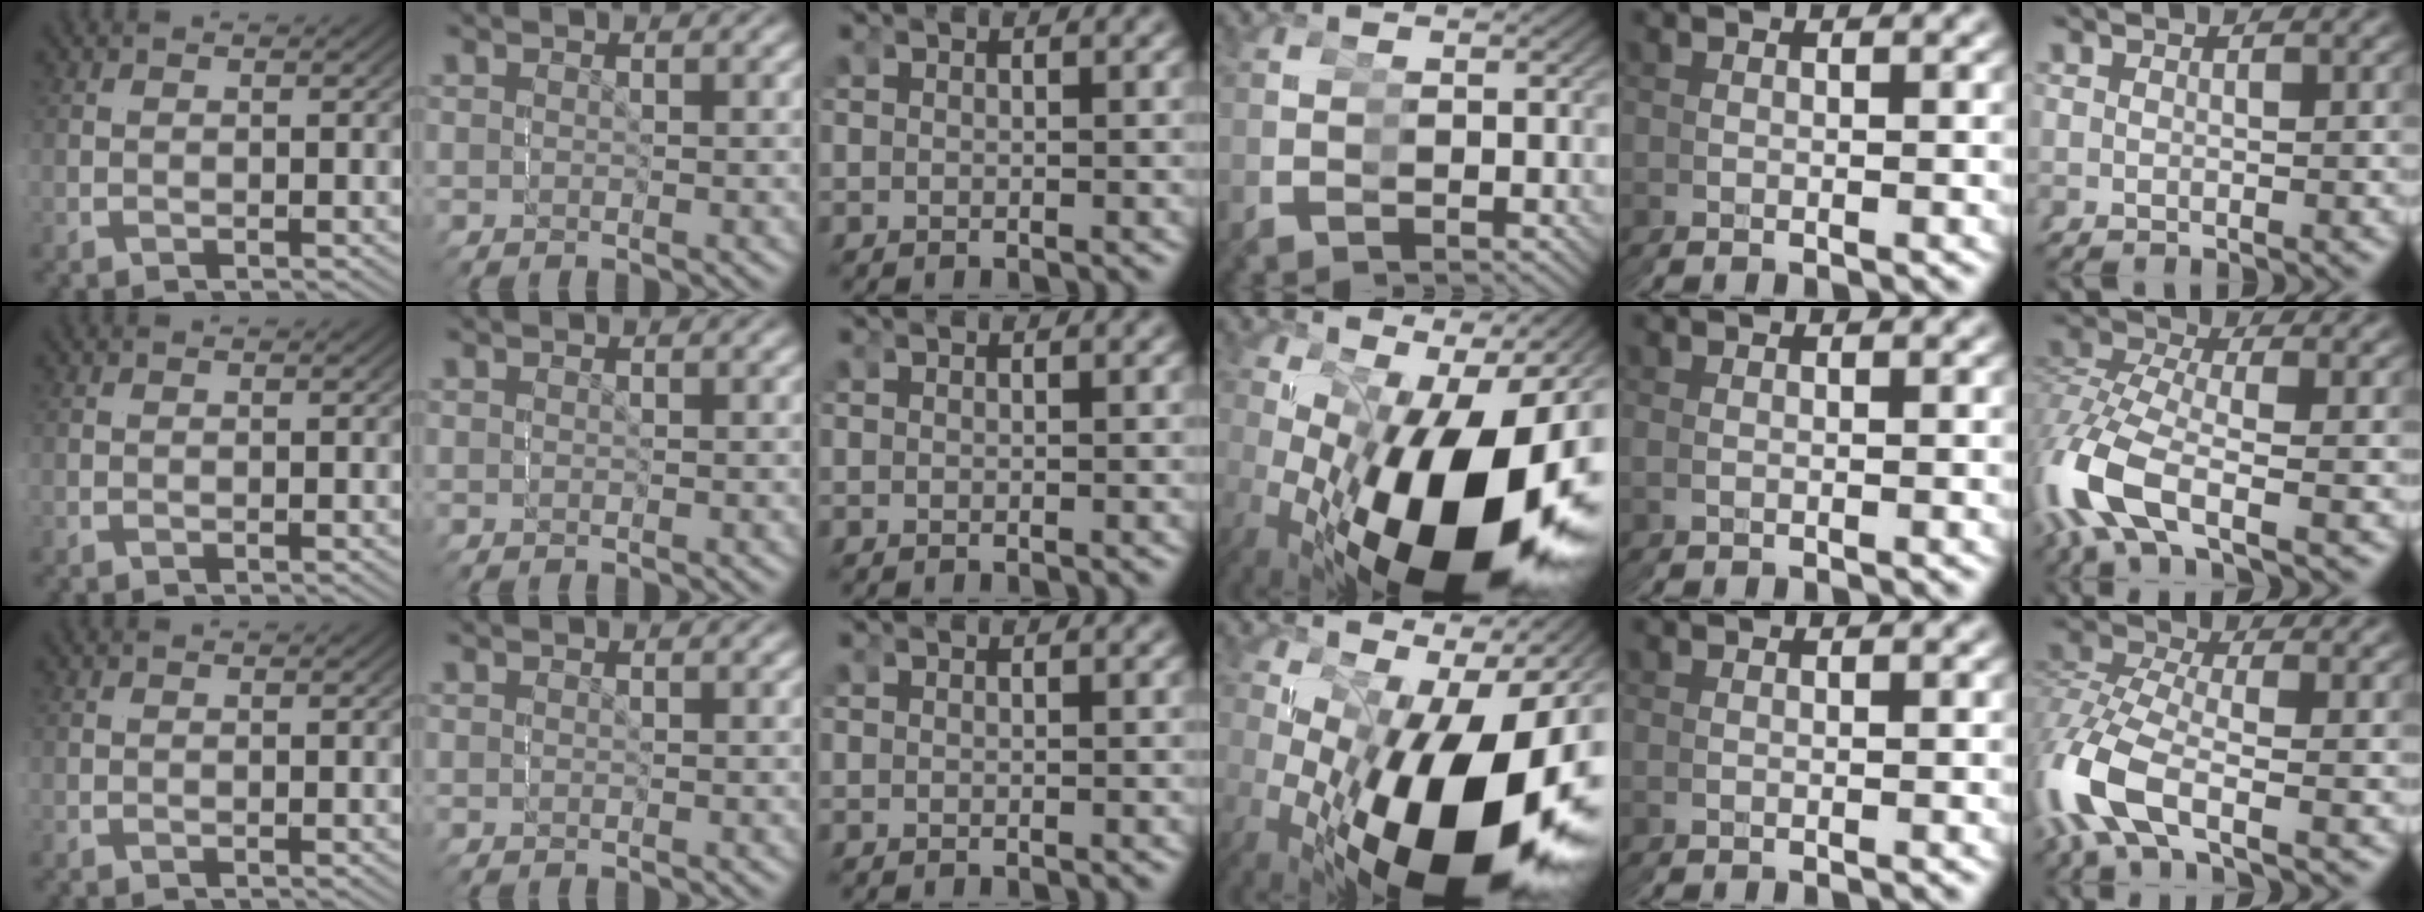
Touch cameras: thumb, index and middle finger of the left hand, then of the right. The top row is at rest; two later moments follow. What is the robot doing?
{"motion": "grasp_and_lifting", "object": "screwdriver"}